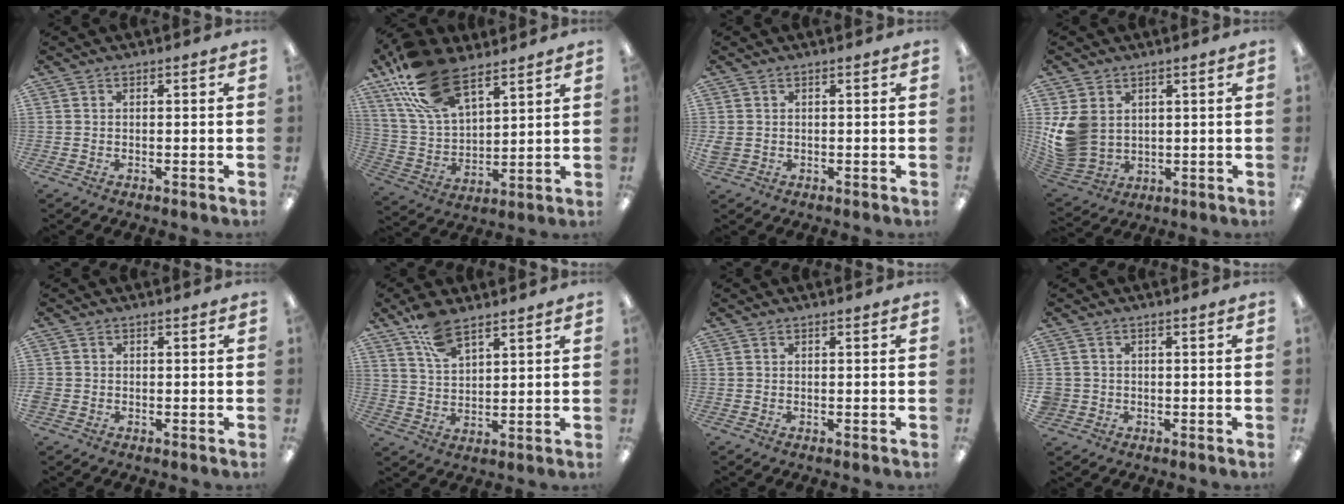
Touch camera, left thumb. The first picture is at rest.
{"total": 19.4, "force": [12.5, 9.3, 11.5], "torque": [-0.255, -0.042, 0.228]}
{"total": 2.0, "force": [0.1, 1.8, 1.0], "torque": [-0.019, 0.004, 0.003]}
{"total": 10.4, "force": [2.1, 8.7, 5.4], "torque": [-0.124, -0.008, 0.043]}
{"total": 1.2, "force": [-0.3, 1.1, 0.3], "torque": [-0.005, 0.003, -0.005]}
{"total": 8.7, "force": [6.4, 3.5, 4.7], "torque": [-0.093, -0.023, 0.118]}
{"total": 0.0}
{"total": 2.2, "force": [-0.1, 2.2, 0.2], "torque": [-0.005, 0.002, -0.003]}